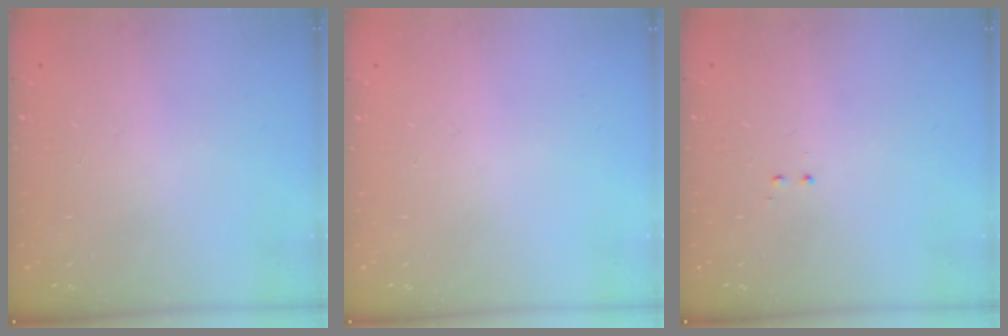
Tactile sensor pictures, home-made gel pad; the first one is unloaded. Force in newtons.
{"total": 0.0}
{"total": 0.5, "press": 0.5, "slide": 0.3}